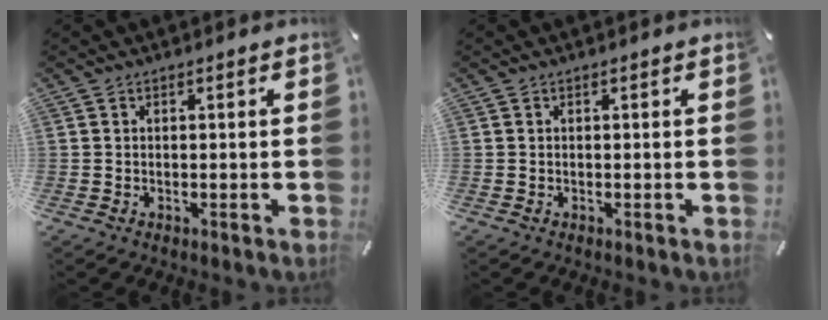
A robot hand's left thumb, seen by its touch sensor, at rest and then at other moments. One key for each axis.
{"total": 0.0}